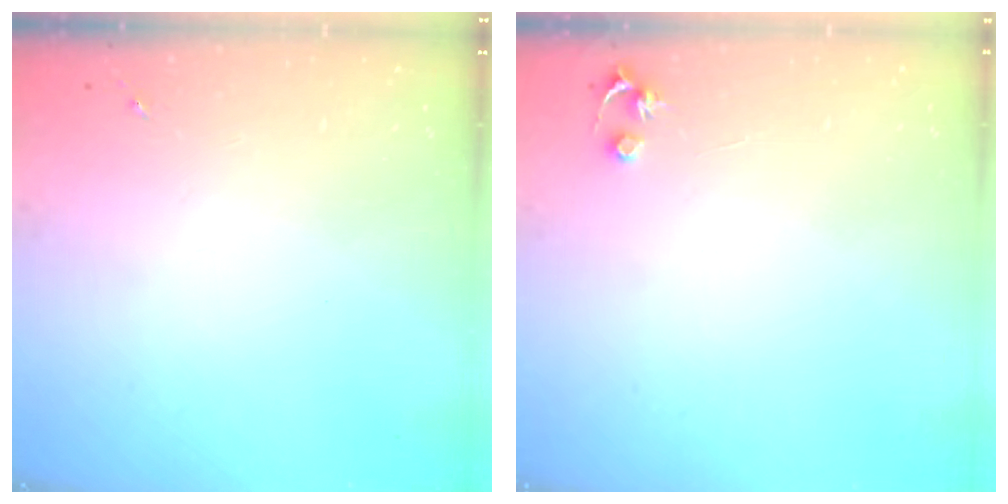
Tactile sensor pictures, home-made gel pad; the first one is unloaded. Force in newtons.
{"total": 3.5, "press": 3.5, "slide": 0.3}